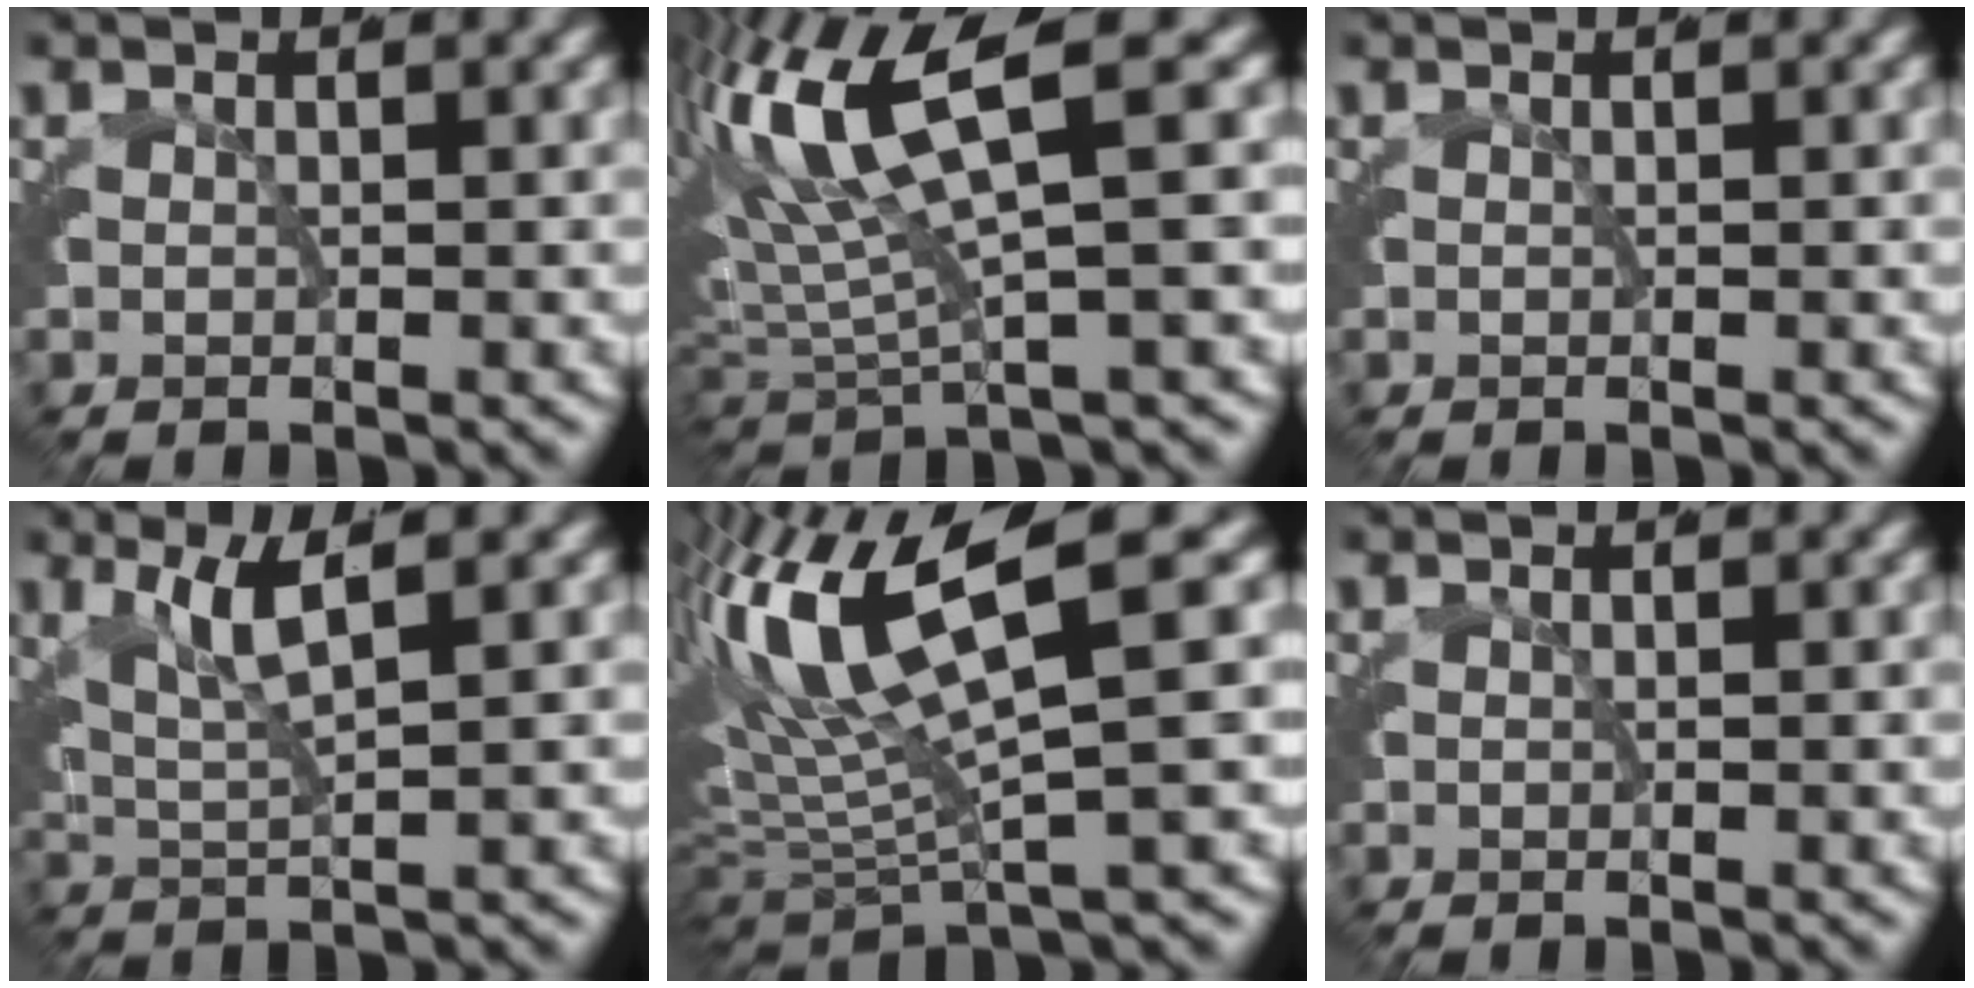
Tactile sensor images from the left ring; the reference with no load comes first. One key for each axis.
{"total": 7.9, "fx": 3.3, "fy": 2.7, "fz": 6.7, "tx": -0.141, "ty": 0.014, "tz": 0.052}
{"total": 0.0}
{"total": 3.1, "fx": 2.1, "fy": 0.2, "fz": 2.3, "tx": -0.046, "ty": 0.007, "tz": 0.034}
{"total": 9.1, "fx": 2.5, "fy": 3.6, "fz": 8.0, "tx": -0.161, "ty": 0.014, "tz": 0.042}
{"total": 0.0}